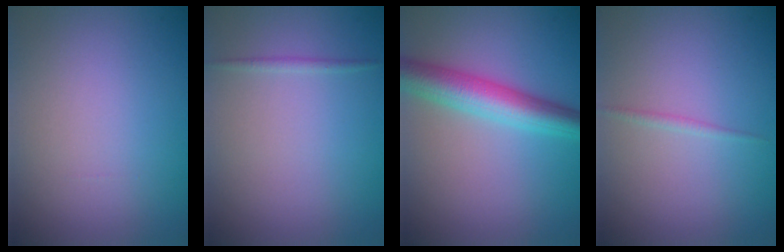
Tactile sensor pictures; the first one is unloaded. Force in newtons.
{"total": 0.6, "press": 0.6, "slide": 0.0}
{"total": 5.7, "press": 5.7, "slide": 0.1}
{"total": 0.7, "press": 0.7, "slide": 0.0}